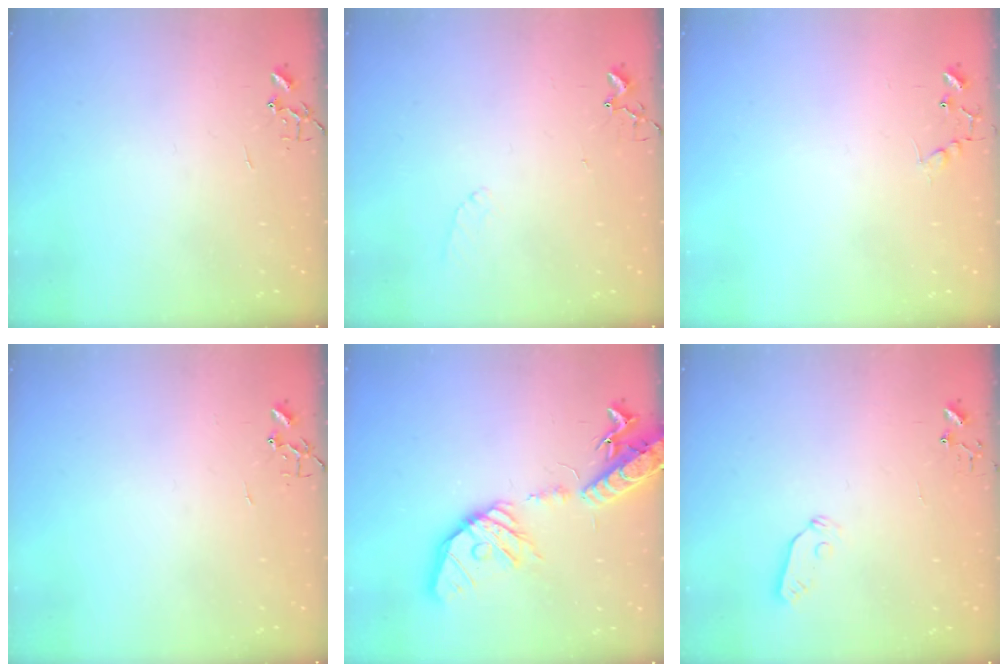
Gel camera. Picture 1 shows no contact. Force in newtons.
{"total": 5.0, "press": 4.9, "slide": 0.7}
{"total": 6.7, "press": 6.7, "slide": 0.4}
{"total": 0.0}
{"total": 22.7, "press": 22.4, "slide": 3.7}
{"total": 3.8, "press": 3.7, "slide": 0.5}